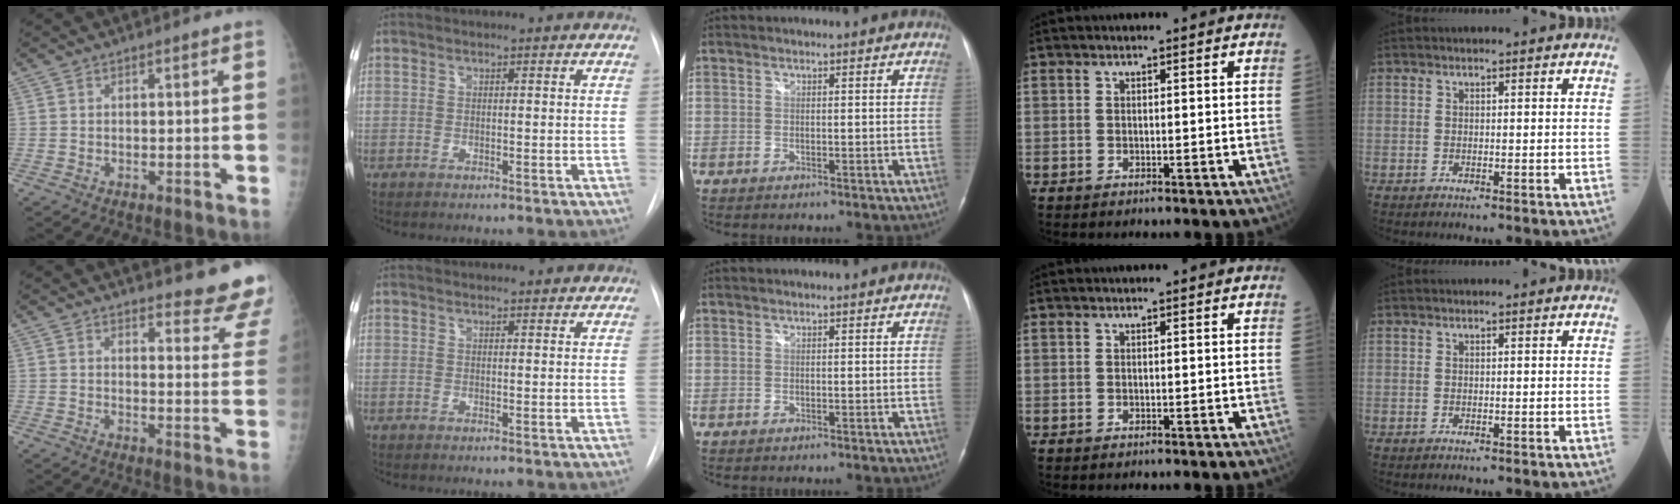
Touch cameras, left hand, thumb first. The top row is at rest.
{"thumb": {"total": 12.4, "force": [12.0, 1.9, 2.6], "torque": [0.005, -0.113, 0.117]}, "index": {"total": 3.9, "force": [3.7, 1.2, 0.7], "torque": [-0.002, 0.006, 0.030]}}